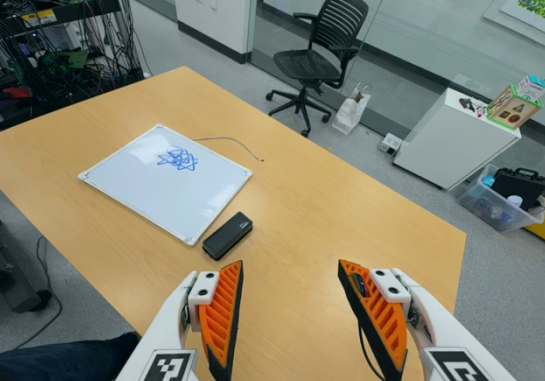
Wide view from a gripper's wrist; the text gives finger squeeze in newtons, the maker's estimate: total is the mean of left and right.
{"total": 0.0}